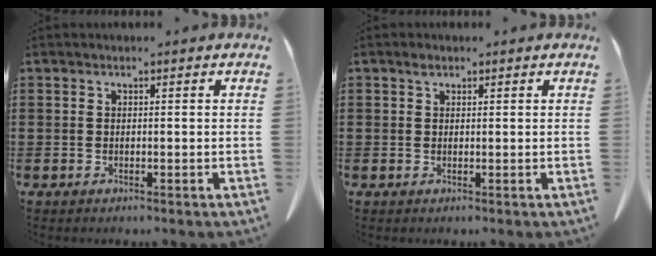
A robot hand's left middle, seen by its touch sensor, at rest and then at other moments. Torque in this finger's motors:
{"motor_torque": [-0.31, 0.35, -0.46, -0.21]}